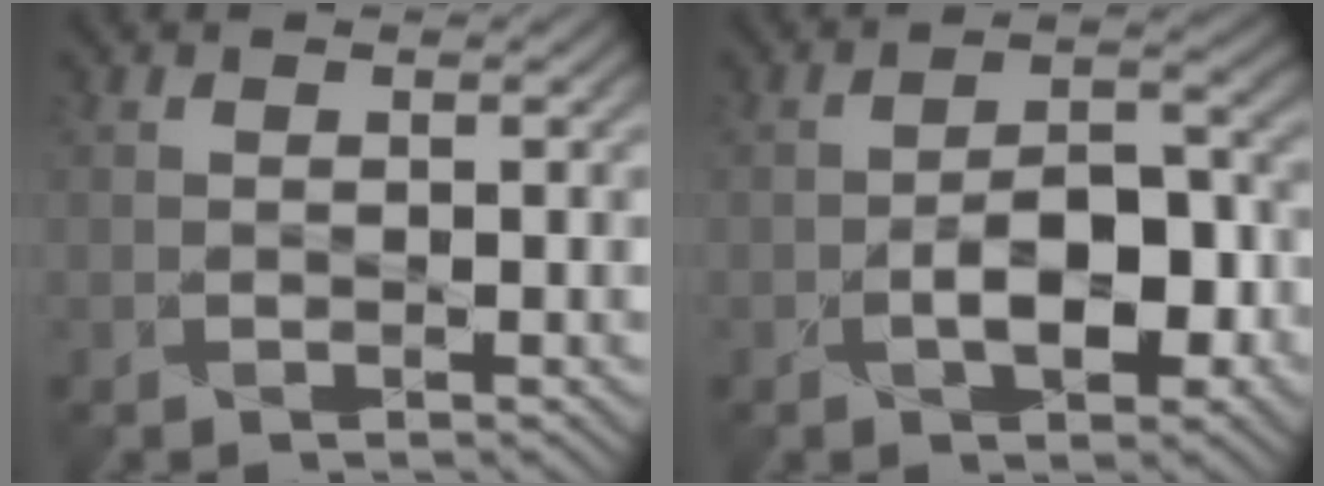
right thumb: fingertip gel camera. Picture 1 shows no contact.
{"total": 6.5, "force": [-2.3, 3.2, 5.1], "torque": [-0.072, 0.007, -0.040]}